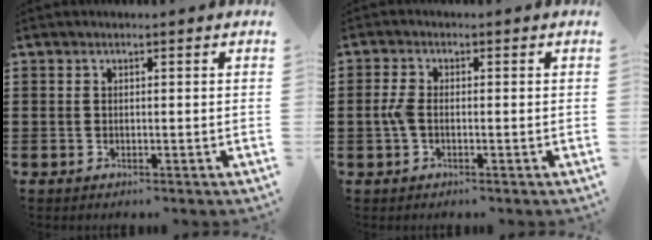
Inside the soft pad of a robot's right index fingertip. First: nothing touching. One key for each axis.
{"total": 2.9, "fx": -0.5, "fy": 1.3, "fz": 2.5, "tx": -0.069, "ty": -0.005, "tz": -0.016}